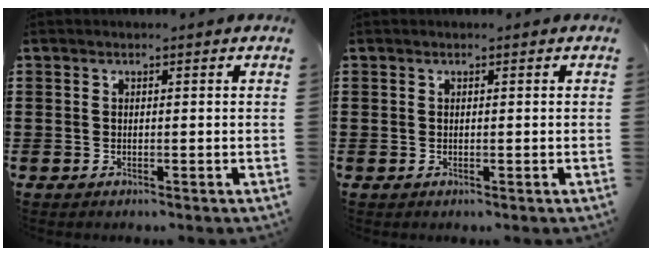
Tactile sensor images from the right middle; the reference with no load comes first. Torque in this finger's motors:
{"motor_torque": [0.00, 0.00, 0.00, -0.01]}